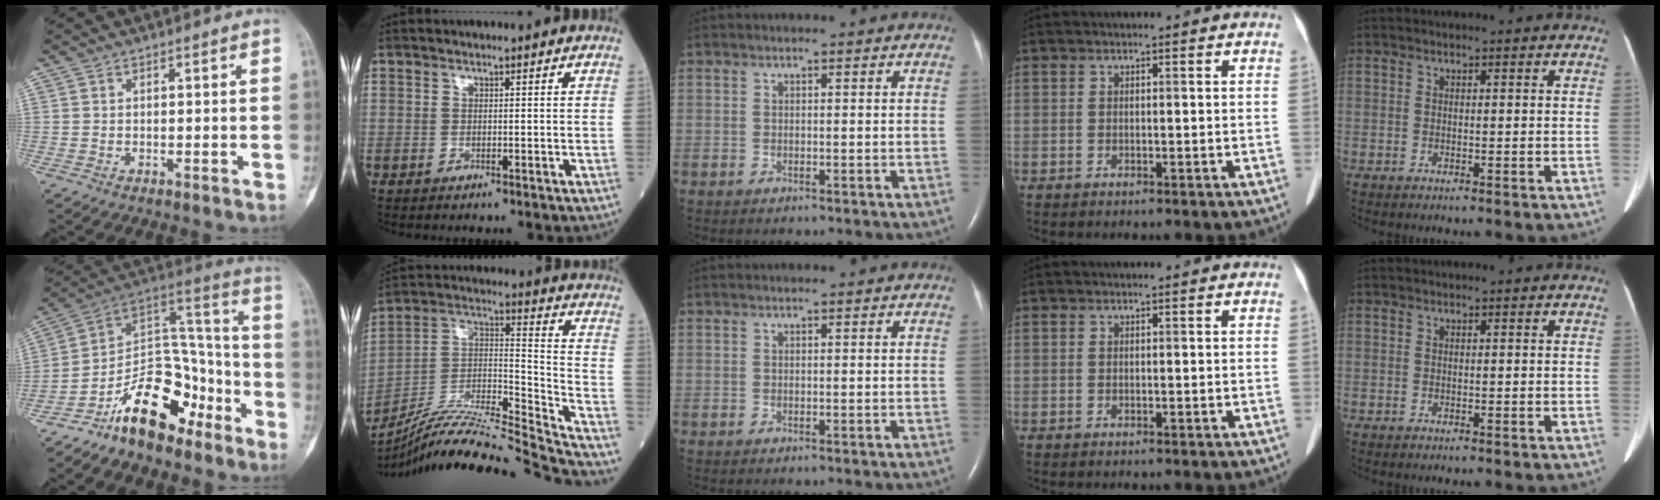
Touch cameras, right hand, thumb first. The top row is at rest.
{"thumb": {"total": 18.0, "force": [-11.1, 9.4, 10.5], "torque": [-0.133, 0.119, -0.195]}, "index": {"total": 26.0, "force": [-24.0, -1.0, 9.9], "torque": [-0.161, -0.008, -0.388]}}